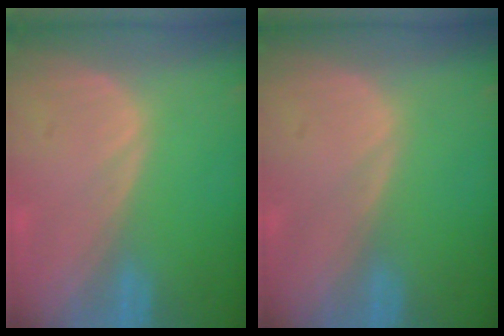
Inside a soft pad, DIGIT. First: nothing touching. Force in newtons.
{"total": 0.0}